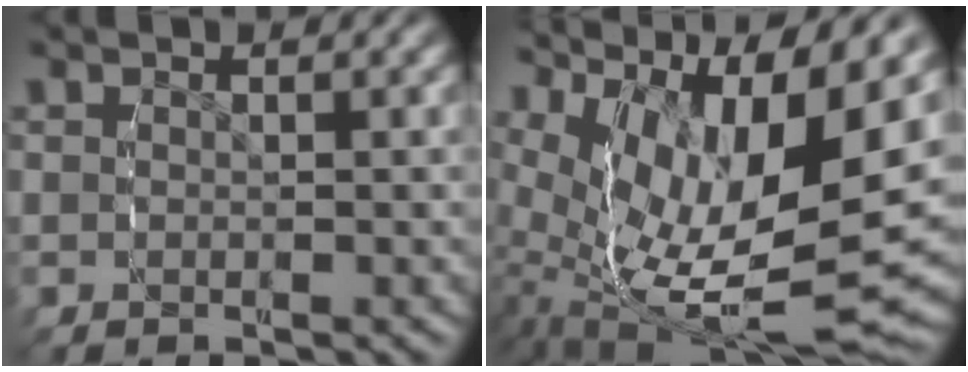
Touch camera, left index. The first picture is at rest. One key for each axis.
{"total": 17.3, "fx": -0.4, "fy": 10.1, "fz": 14.1, "tx": -0.244, "ty": -0.022, "tz": 0.007}